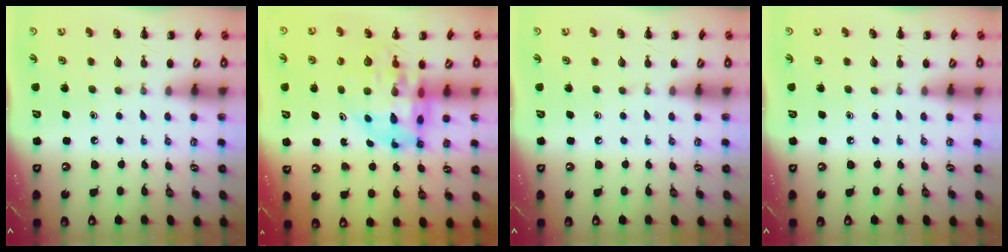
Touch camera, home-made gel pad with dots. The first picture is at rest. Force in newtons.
{"total": 12.1, "press": 11.6, "slide": 3.5}
{"total": 0.0}
{"total": 0.0}